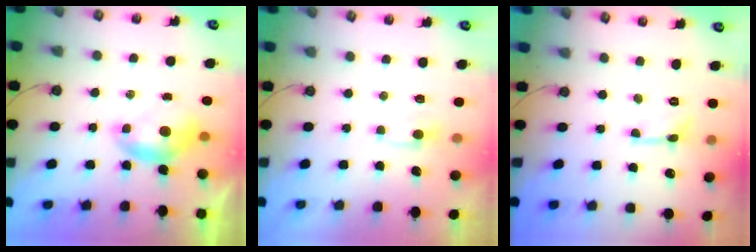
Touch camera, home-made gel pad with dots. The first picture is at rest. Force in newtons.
{"total": 0.8, "press": 0.6, "slide": 0.5}
{"total": 1.6, "press": 1.5, "slide": 0.4}